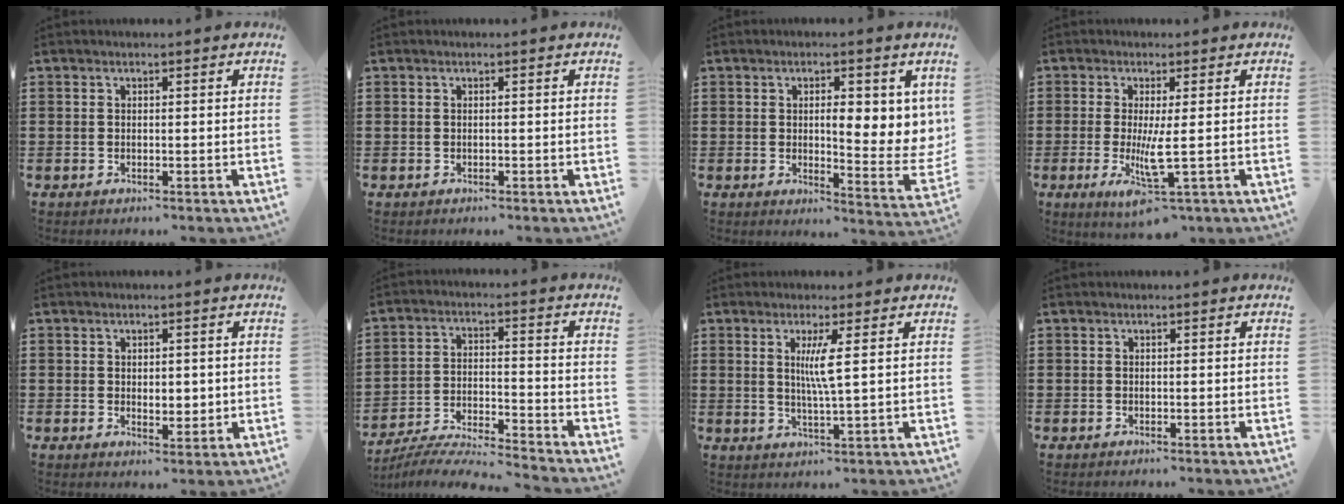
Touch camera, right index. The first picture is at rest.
{"total": 0.0}
{"total": 8.8, "force": [2.3, 2.1, 8.2], "torque": [-0.118, -0.023, 0.029]}
{"total": 6.4, "force": [-1.7, 1.0, 6.1], "torque": [-0.133, -0.026, -0.031]}
{"total": 2.8, "force": [0.3, 1.8, 2.1], "torque": [-0.029, 0.002, 0.000]}
{"total": 6.7, "force": [-6.6, -0.1, 1.5], "torque": [-0.031, 0.000, -0.130]}
{"total": 4.4, "force": [1.2, -0.2, 4.2], "torque": [-0.086, -0.007, 0.017]}
{"total": 0.0}